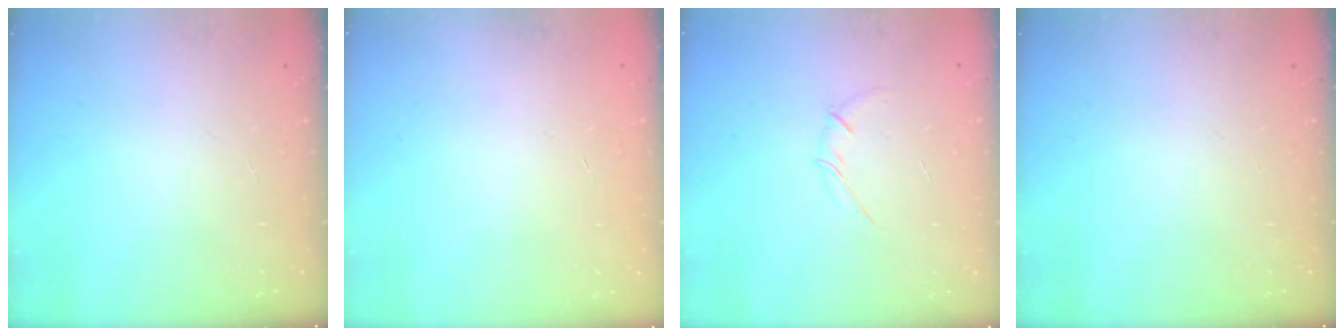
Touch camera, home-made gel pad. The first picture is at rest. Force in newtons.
{"total": 0.5, "press": 0.5, "slide": 0.1}
{"total": 2.7, "press": 2.6, "slide": 0.8}
{"total": 0.0}